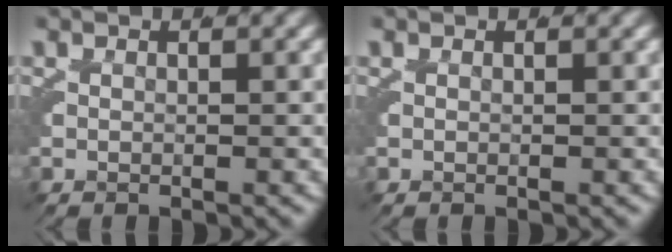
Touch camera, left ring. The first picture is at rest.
{"total": 0.0}